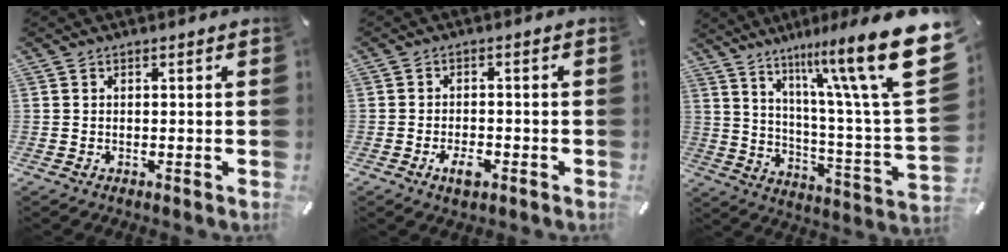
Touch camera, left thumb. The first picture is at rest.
{"total": 3.8, "force": [-1.8, 1.9, 2.8], "torque": [-0.058, 0.004, -0.034]}
{"total": 24.5, "force": [13.6, 4.6, 19.8], "torque": [-0.311, -0.092, 0.216]}